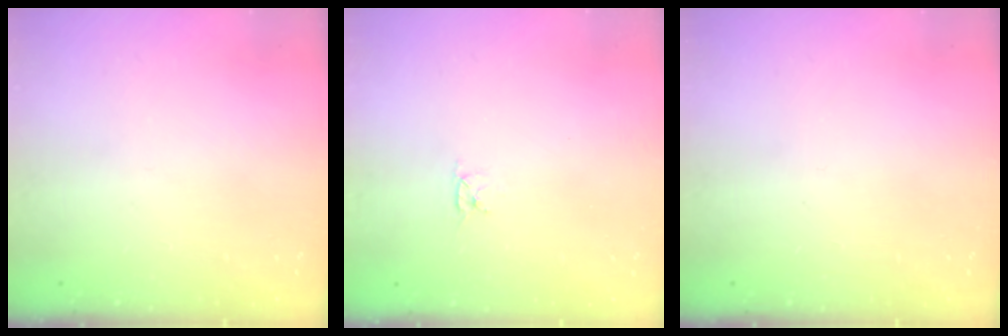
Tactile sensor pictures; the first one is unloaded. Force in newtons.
{"total": 2.8, "press": 2.8, "slide": 0.3}
{"total": 0.0}